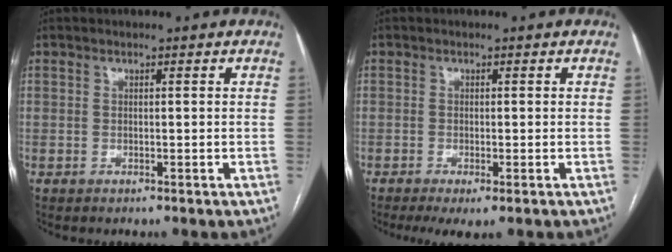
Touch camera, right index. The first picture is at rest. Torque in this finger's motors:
{"motor_torque": [0.47, -0.48, 0.27, 0.05]}